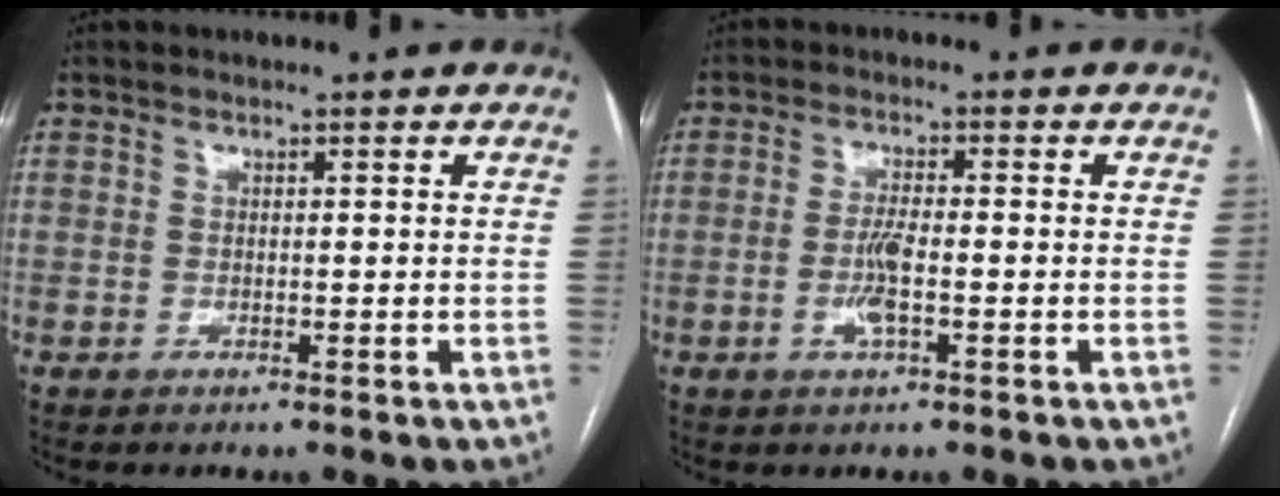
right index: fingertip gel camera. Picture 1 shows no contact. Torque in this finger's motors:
{"motor_torque": [0.79, -0.14, 0.40, 0.10]}